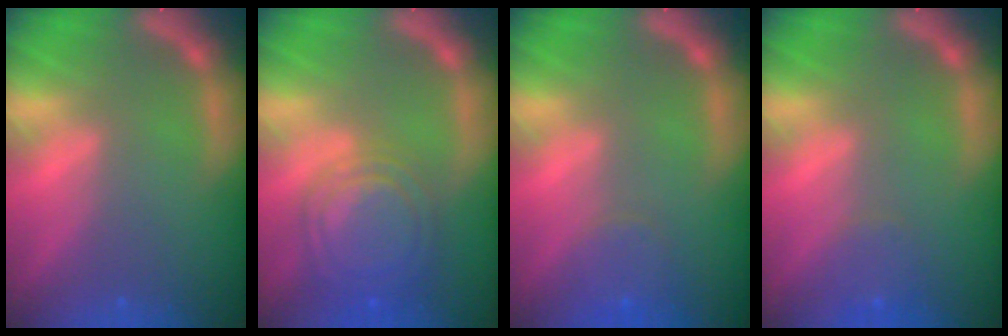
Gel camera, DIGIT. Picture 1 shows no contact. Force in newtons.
{"total": 8.5}
{"total": 2.4}
{"total": 1.9}